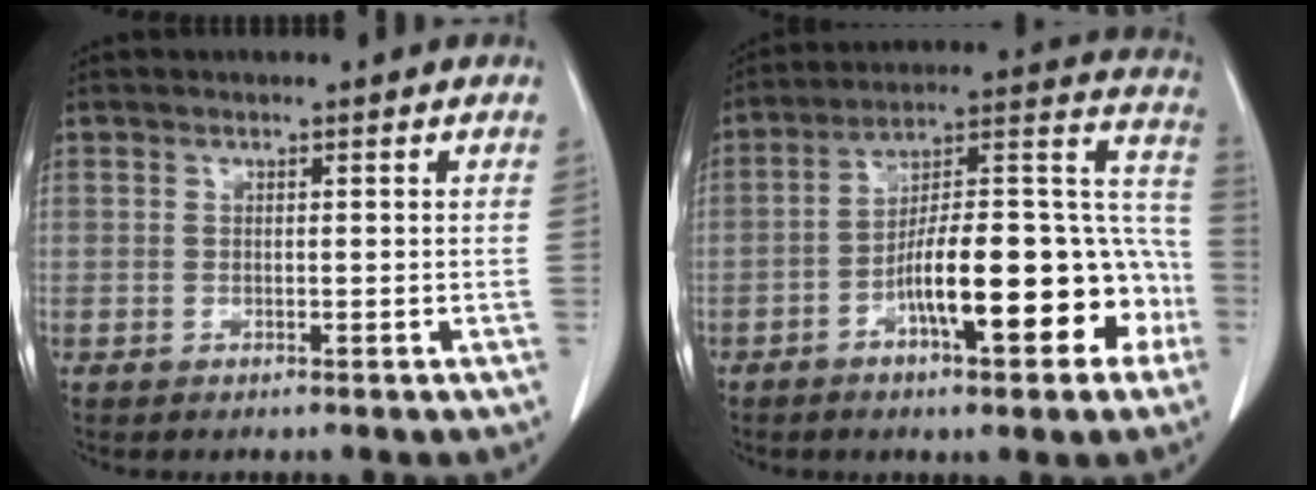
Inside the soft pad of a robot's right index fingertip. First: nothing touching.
{"total": 19.1, "force": [-7.0, 5.2, 17.0], "torque": [-0.215, 0.043, -0.099]}